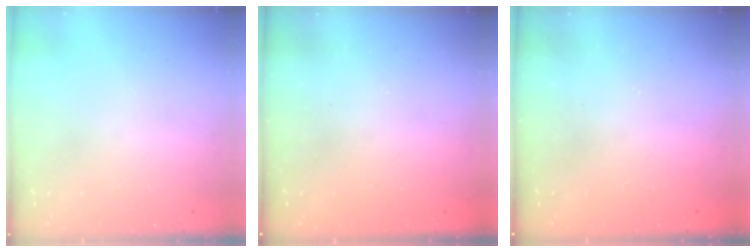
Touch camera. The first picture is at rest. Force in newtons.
{"total": 2.2, "press": 2.1, "slide": 0.7}
{"total": 2.6, "press": 2.4, "slide": 0.8}